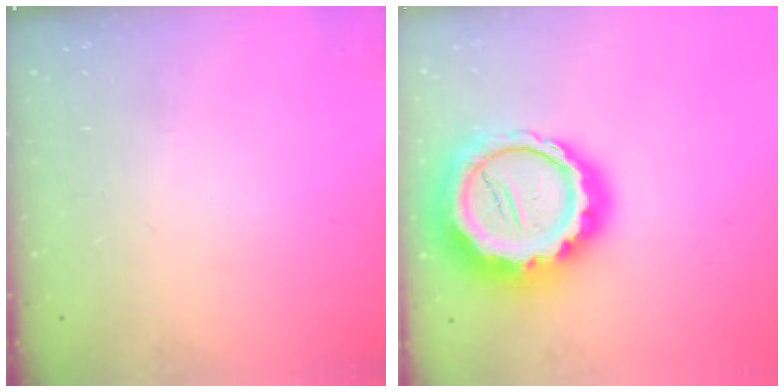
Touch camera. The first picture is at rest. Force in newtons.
{"total": 25.8, "press": 25.4, "slide": 4.7}